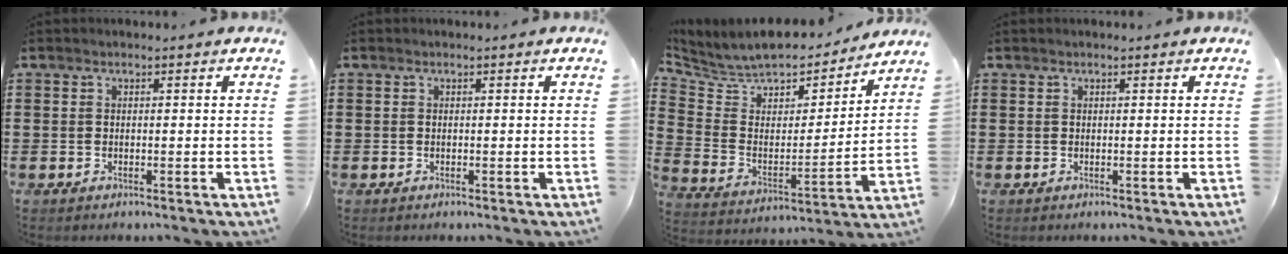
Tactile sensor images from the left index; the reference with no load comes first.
{"total": 0.0}
{"total": 7.2, "force": [6.9, 2.2, 0.6], "torque": [-0.062, -0.055, 0.117]}
{"total": 0.0}